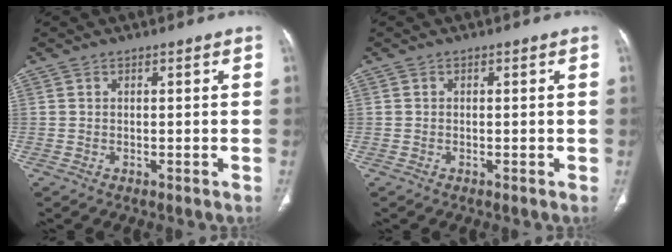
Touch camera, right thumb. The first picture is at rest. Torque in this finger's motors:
{"motor_torque": [1.77, 3.16, 0.83, -0.75, 0.04]}